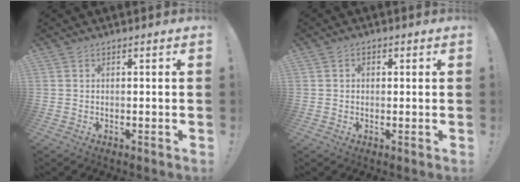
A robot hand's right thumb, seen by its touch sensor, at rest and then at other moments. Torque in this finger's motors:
{"motor_torque": [-0.24, -0.37, -0.44, 0.06, 0.08]}